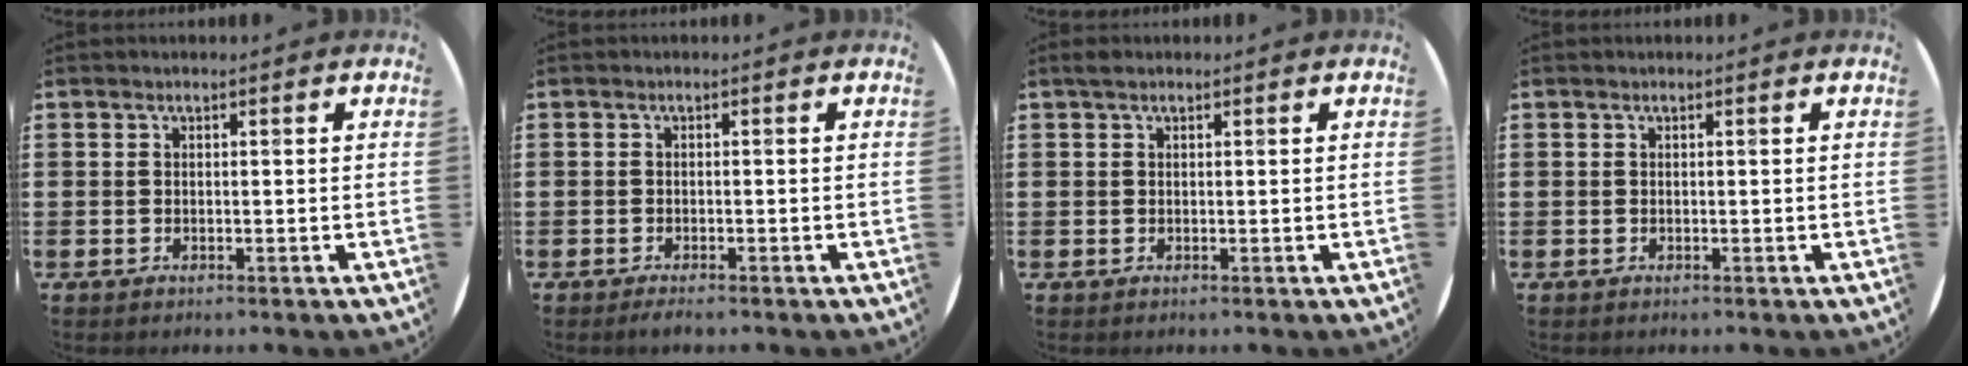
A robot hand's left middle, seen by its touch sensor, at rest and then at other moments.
{"total": 0.6, "force": [-0.5, 0.1, 0.4], "torque": [-0.009, -0.003, -0.009]}
{"total": 0.7, "force": [0.5, 0.5, 0.3], "torque": [0.000, 0.001, 0.007]}
{"total": 0.0}